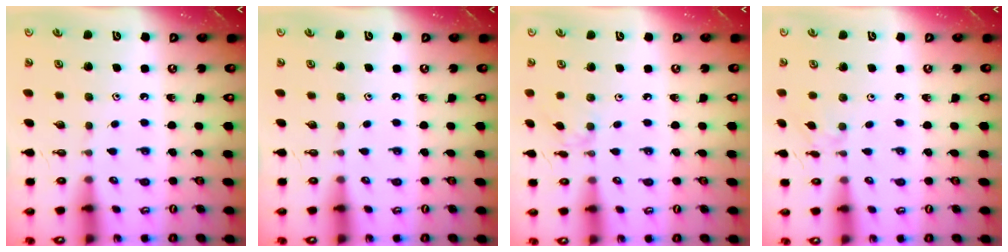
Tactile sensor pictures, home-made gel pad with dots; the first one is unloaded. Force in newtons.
{"total": 0.0}
{"total": 1.8, "press": 1.8, "slide": 0.3}
{"total": 2.8, "press": 2.8, "slide": 0.1}